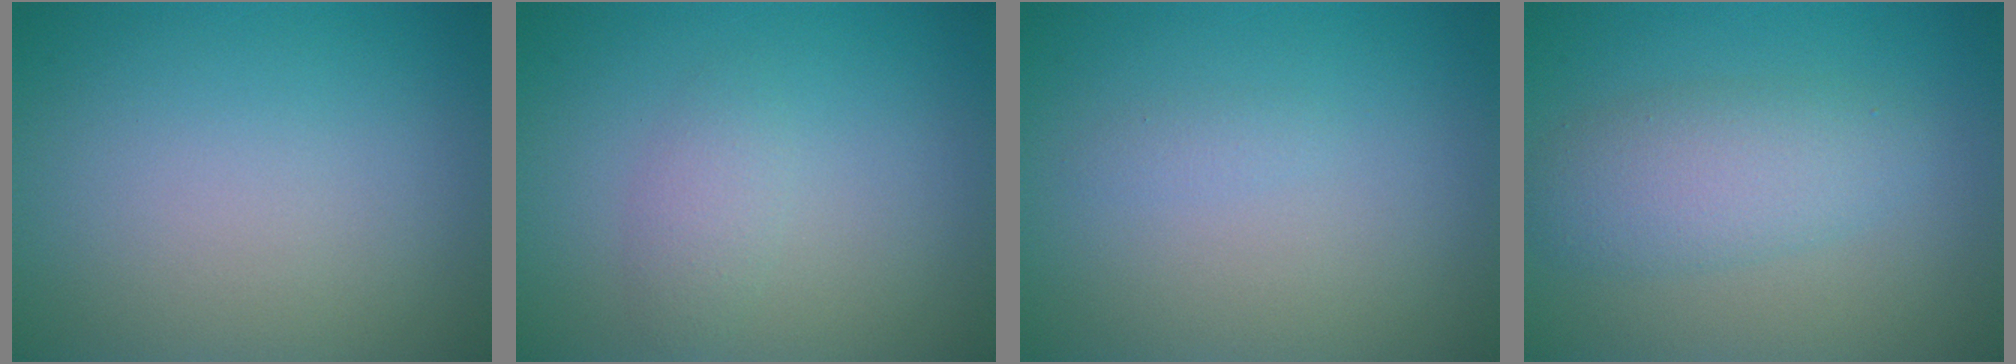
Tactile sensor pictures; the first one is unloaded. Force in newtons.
{"total": 1.6, "press": 1.6, "slide": 0.1}
{"total": 0.6, "press": 0.6, "slide": 0.0}
{"total": 4.1, "press": 4.1, "slide": 0.1}